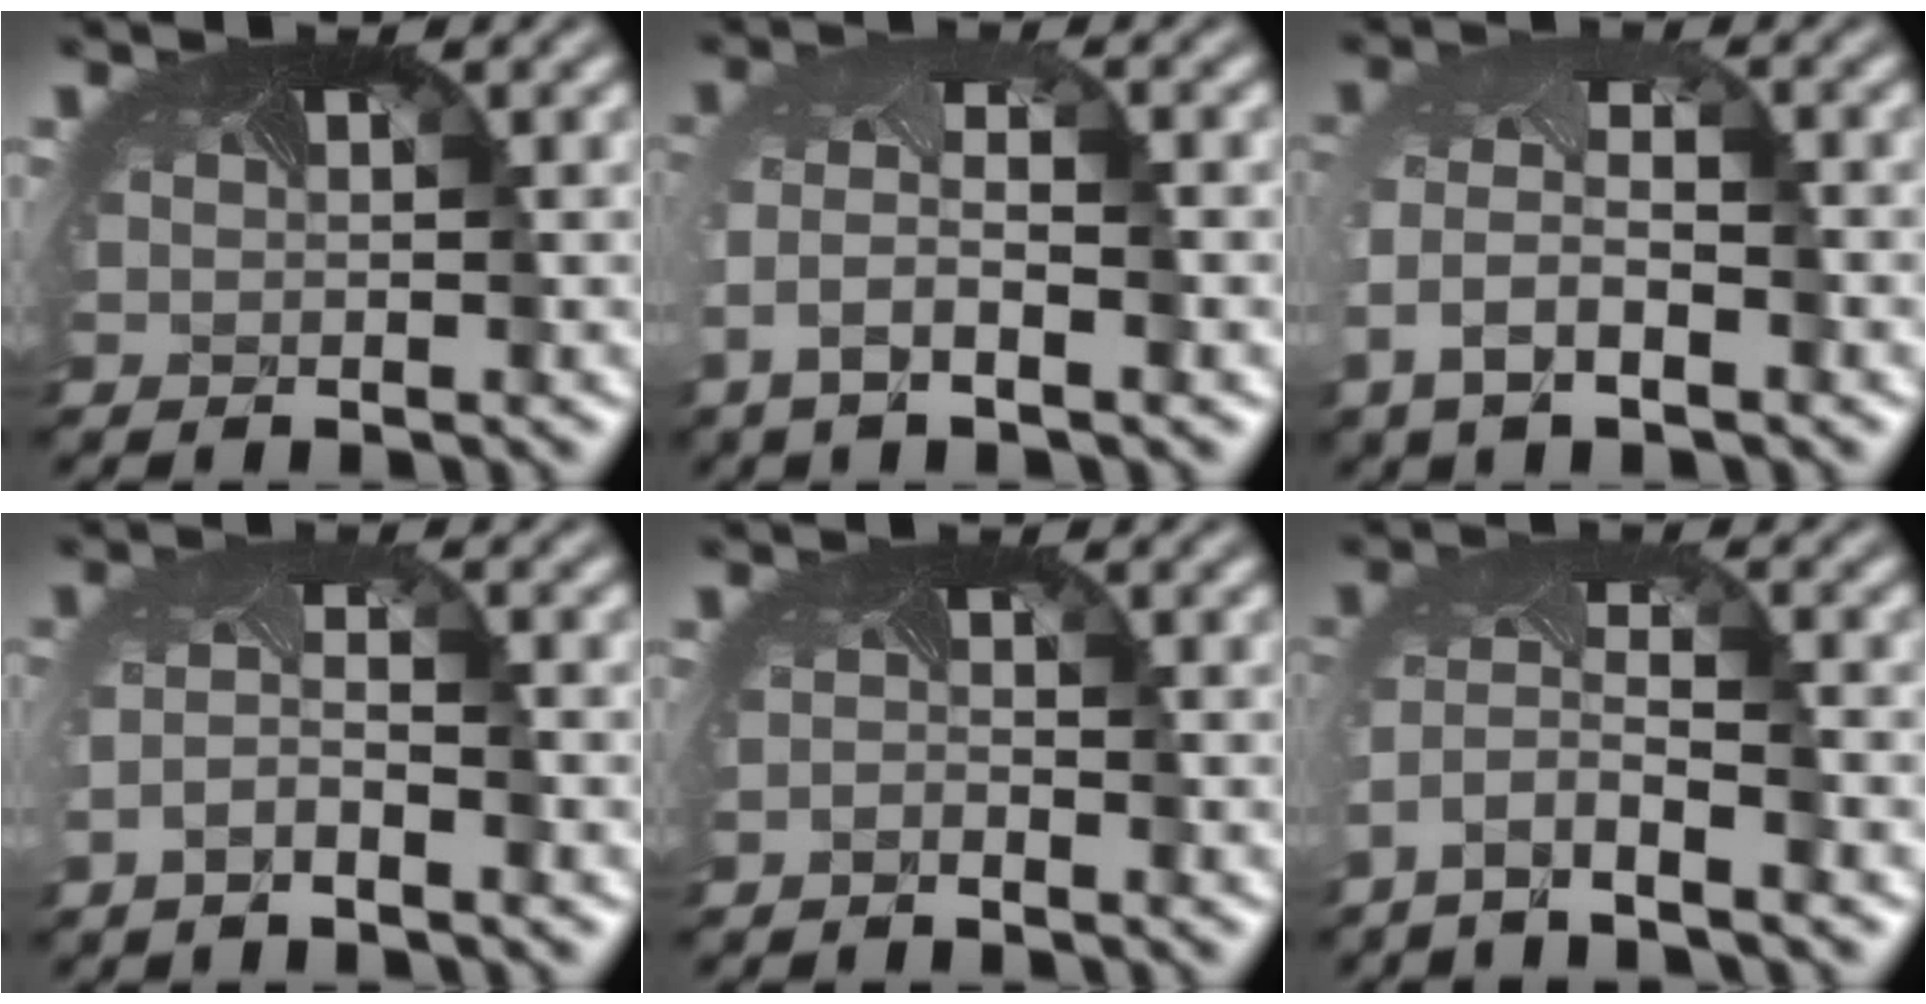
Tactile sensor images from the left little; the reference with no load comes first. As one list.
[{"total": 5.3, "force": [-2.2, 2.1, 4.3], "torque": [-0.104, -0.009, -0.041]}, {"total": 5.7, "force": [-2.2, 3.1, 4.3], "torque": [-0.099, -0.011, -0.040]}, {"total": 2.9, "force": [-1.7, 0.5, 2.3], "torque": [-0.048, -0.005, -0.036]}, {"total": 1.1, "force": [-1.0, -0.3, -0.2], "torque": [-0.003, -0.004, -0.019]}, {"total": 5.5, "force": [-3.6, 1.2, 3.9], "torque": [-0.091, -0.009, -0.069]}]